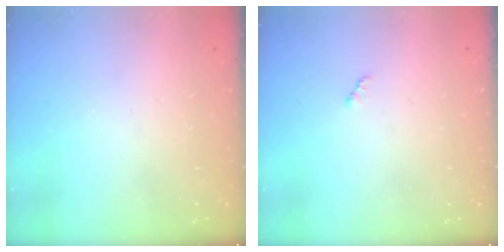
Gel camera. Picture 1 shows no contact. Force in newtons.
{"total": 2.8, "press": 2.8, "slide": 0.4}